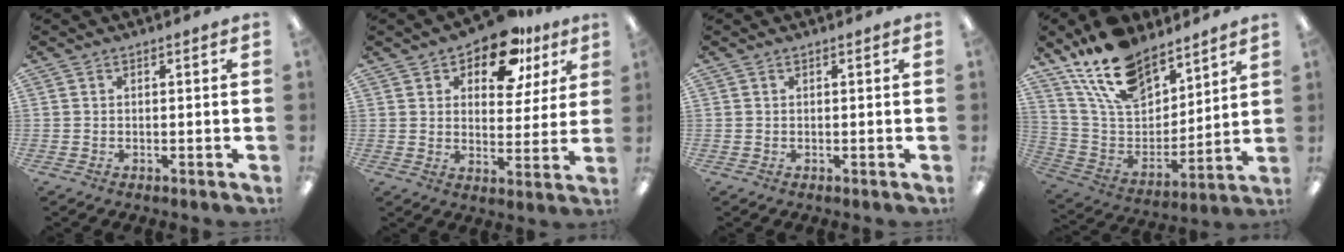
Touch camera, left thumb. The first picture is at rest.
{"total": 13.3, "force": [8.9, 6.6, 7.3], "torque": [-0.107, -0.038, 0.156]}
{"total": 0.0}
{"total": 18.1, "force": [13.6, 9.1, 7.8], "torque": [-0.166, -0.073, 0.252]}